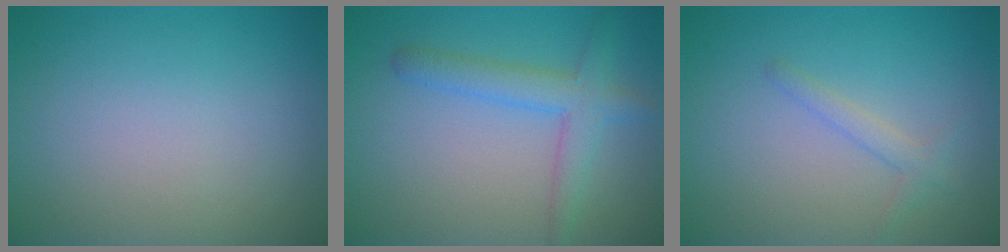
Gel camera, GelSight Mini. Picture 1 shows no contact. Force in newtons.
{"total": 3.4, "press": 3.4, "slide": 0.2}
{"total": 1.4, "press": 1.4, "slide": 0.1}